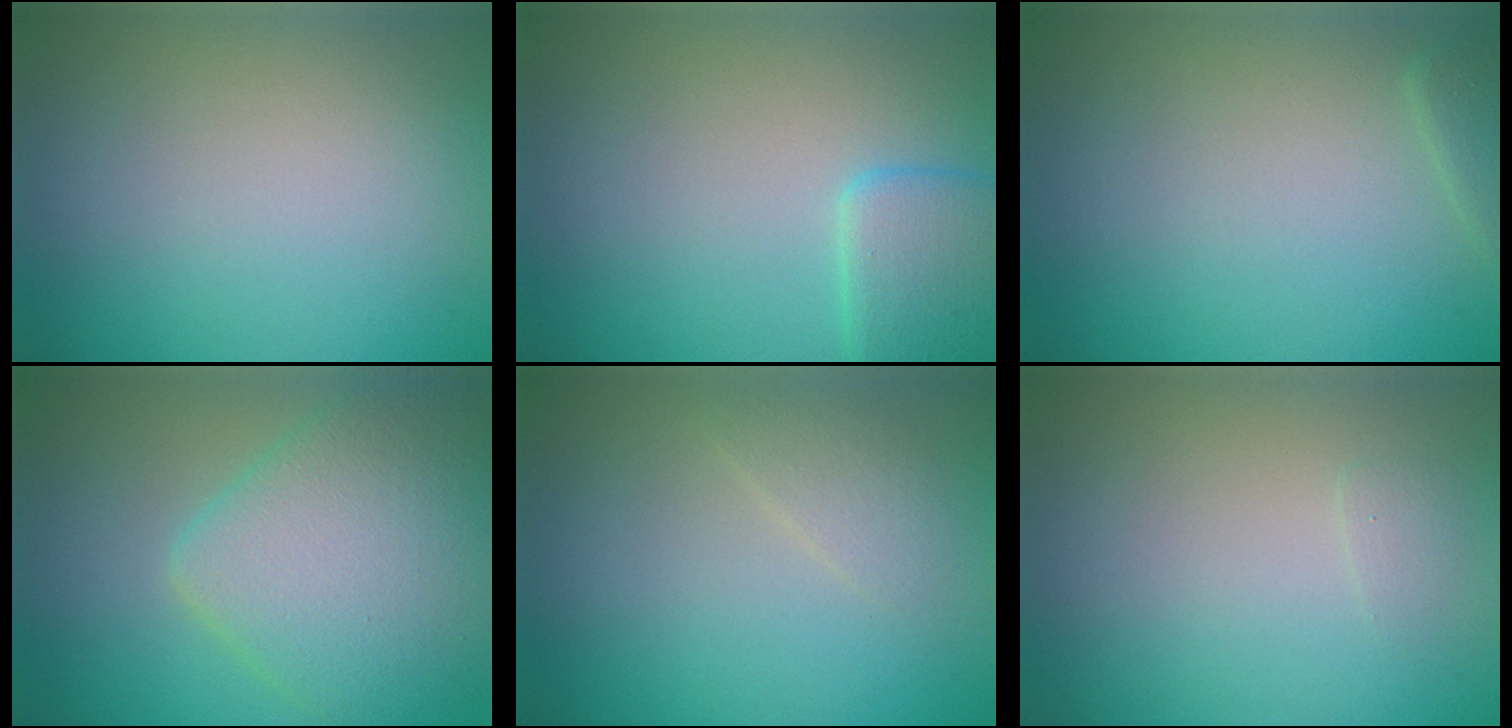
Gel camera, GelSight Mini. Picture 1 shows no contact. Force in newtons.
{"total": 3.3, "press": 3.3, "slide": 0.2}
{"total": 1.1, "press": 1.1, "slide": 0.1}
{"total": 7.8, "press": 7.8, "slide": 0.2}
{"total": 1.3, "press": 1.3, "slide": 0.1}
{"total": 0.5, "press": 0.5, "slide": 0.0}